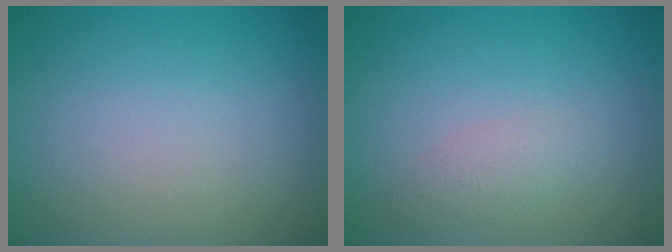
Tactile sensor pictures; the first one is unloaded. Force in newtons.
{"total": 1.5, "press": 1.5, "slide": 0.1}